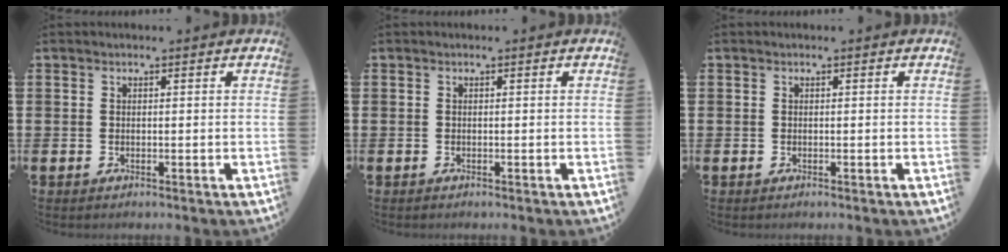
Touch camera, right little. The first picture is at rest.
{"total": 0.0}
{"total": 0.0}